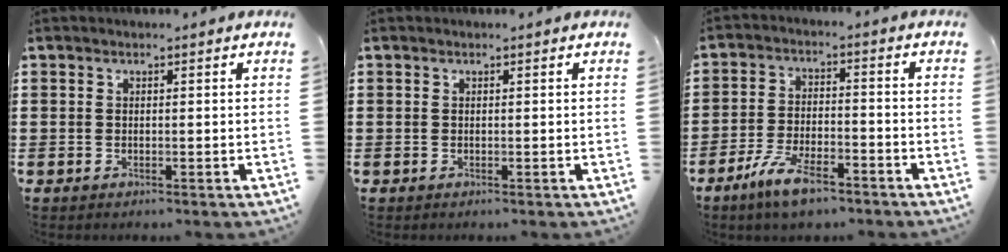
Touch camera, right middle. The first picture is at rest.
{"total": 0.0}
{"total": 7.4, "force": [-5.5, 2.1, 4.6], "torque": [-0.103, -0.001, -0.105]}